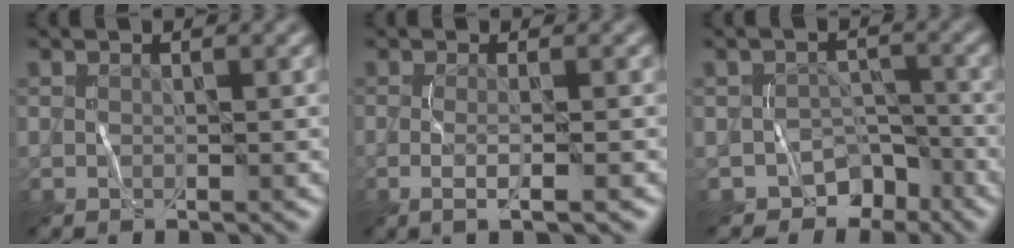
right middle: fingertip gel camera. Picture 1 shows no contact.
{"total": 2.2, "force": [-0.5, 0.5, 2.1], "torque": [-0.029, -0.009, -0.011]}
{"total": 4.6, "force": [-3.7, 2.7, 0.6], "torque": [0.015, -0.001, -0.051]}